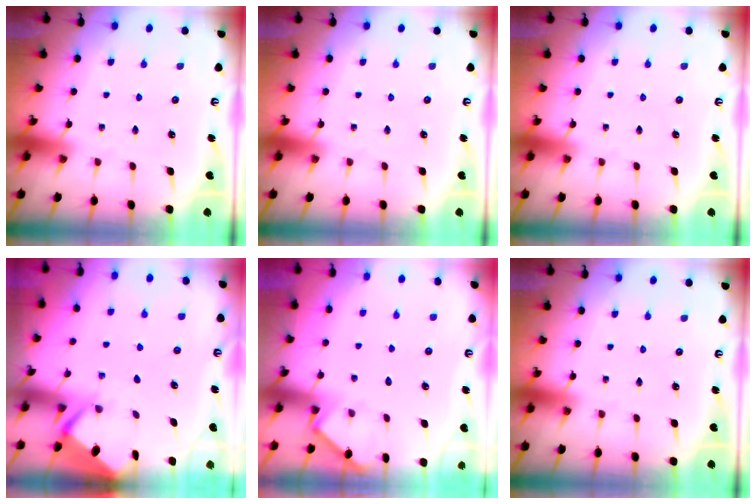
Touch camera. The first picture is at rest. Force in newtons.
{"total": 0.0}
{"total": 0.0}
{"total": 2.8, "press": 2.8, "slide": 0.2}
{"total": 4.3, "press": 4.3, "slide": 0.4}
{"total": 0.0}